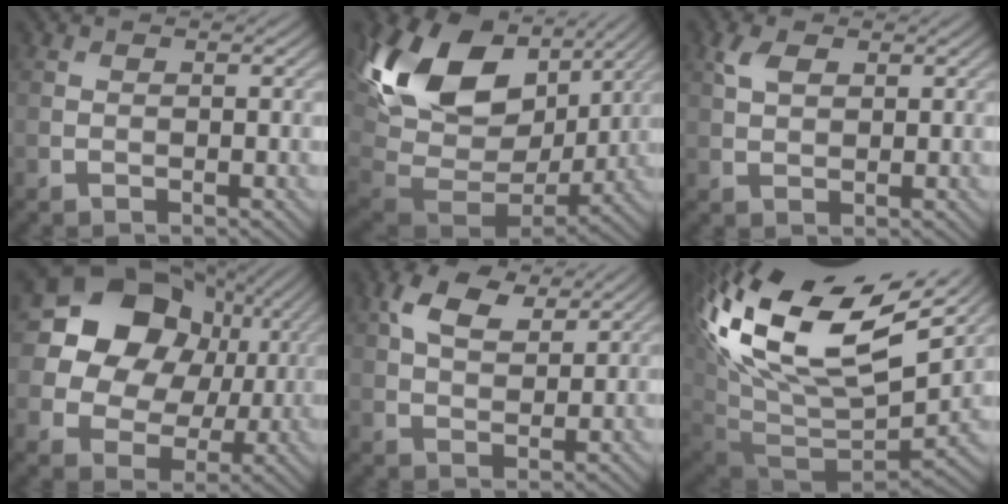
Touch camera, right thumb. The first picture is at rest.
{"total": 19.3, "force": [6.4, 12.8, 12.9], "torque": [-0.272, 0.001, 0.131]}
{"total": 3.1, "force": [1.5, 1.7, 2.1], "torque": [-0.051, 0.005, 0.030]}
{"total": 17.7, "force": [5.4, 14.9, 7.7], "torque": [-0.213, 0.051, 0.101]}
{"total": 6.7, "force": [3.5, 3.5, 4.5], "torque": [-0.096, 0.005, 0.063]}
{"total": 19.8, "force": [9.9, 10.2, 13.8], "torque": [-0.278, 0.022, 0.197]}